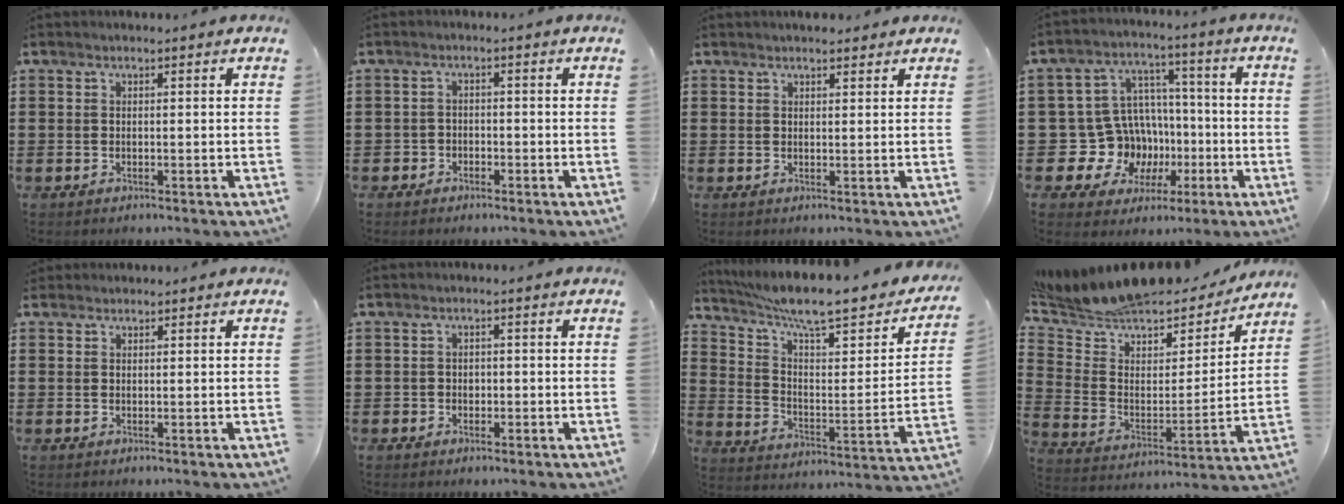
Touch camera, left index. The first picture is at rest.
{"total": 1.8, "force": [-1.5, 0.9, -0.1], "torque": [-0.006, 0.001, -0.036]}
{"total": 1.9, "force": [1.8, 0.4, 0.6], "torque": [-0.015, 0.002, 0.034]}
{"total": 13.4, "force": [-2.9, 12.2, 4.7], "torque": [-0.147, 0.001, -0.028]}
{"total": 0.6, "force": [0.5, 0.3, 0.0], "torque": [-0.002, 0.002, 0.011]}
{"total": 1.2, "force": [-0.3, 1.1, 0.3], "torque": [-0.011, 0.003, -0.009]}
{"total": 9.4, "force": [7.7, 1.0, 5.3], "torque": [-0.118, -0.061, 0.126]}
{"total": 10.1, "force": [9.4, 2.5, 2.6], "torque": [-0.097, -0.066, 0.160]}